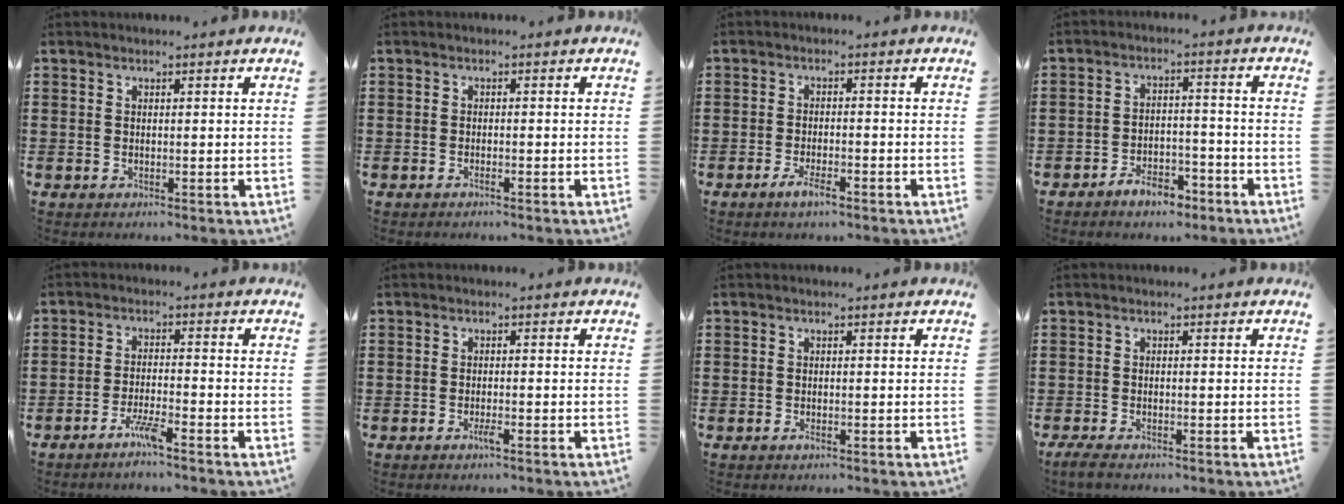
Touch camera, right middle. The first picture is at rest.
{"total": 0.7, "force": [-0.5, 0.0, 0.5], "torque": [-0.012, -0.004, -0.008]}
{"total": 3.2, "force": [-2.2, 1.0, 2.2], "torque": [-0.041, 0.002, -0.042]}
{"total": 5.4, "force": [-4.7, 2.0, 1.8], "torque": [-0.033, 0.015, -0.091]}
{"total": 3.8, "force": [-2.7, 0.1, 2.7], "torque": [-0.060, -0.004, -0.052]}
{"total": 1.5, "force": [-0.9, 0.1, 1.2], "torque": [-0.023, -0.004, -0.015]}
{"total": 0.9, "force": [-0.6, 0.4, 0.5], "torque": [-0.012, -0.004, -0.011]}
{"total": 1.8, "force": [-1.5, 0.4, 0.8], "torque": [-0.022, 0.001, -0.033]}